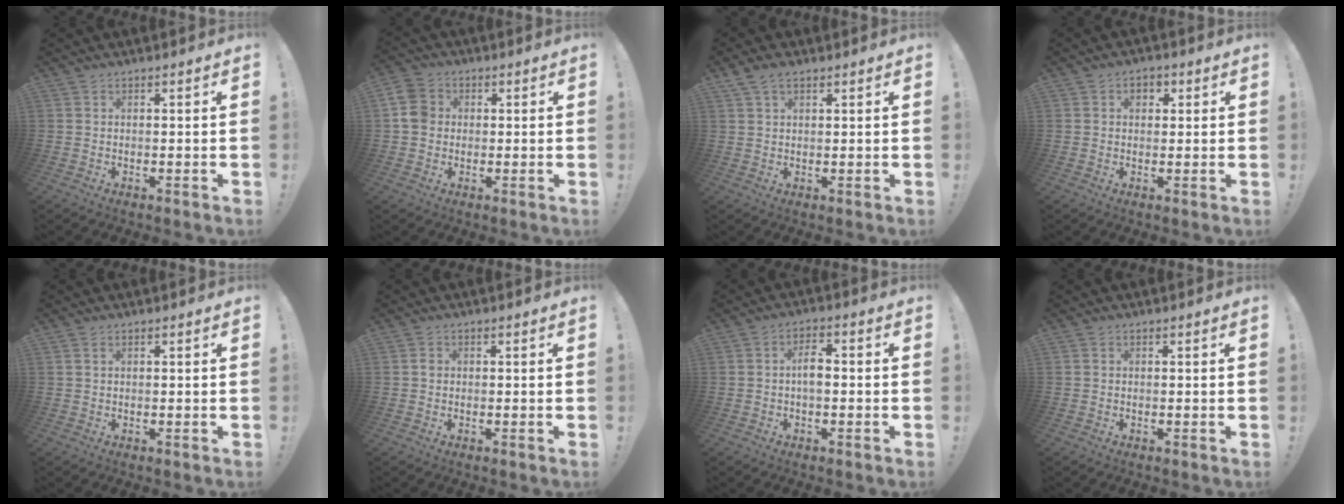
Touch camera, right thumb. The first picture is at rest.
{"total": 7.1, "force": [0.6, 6.3, 3.2], "torque": [-0.063, 0.014, 0.014]}
{"total": 4.0, "force": [2.5, 2.1, 2.3], "torque": [-0.047, -0.003, 0.051]}
{"total": 3.4, "force": [0.8, 2.6, 2.0], "torque": [-0.020, 0.003, 0.011]}
{"total": 0.8, "force": [0.5, 0.2, 0.6], "torque": [-0.013, 0.000, 0.009]}
{"total": 0.8, "force": [-0.1, 0.7, 0.4], "torque": [0.001, -0.001, -0.003]}
{"total": 5.0, "force": [-0.1, 2.5, 4.3], "torque": [-0.069, 0.002, -0.008]}
{"total": 0.0}